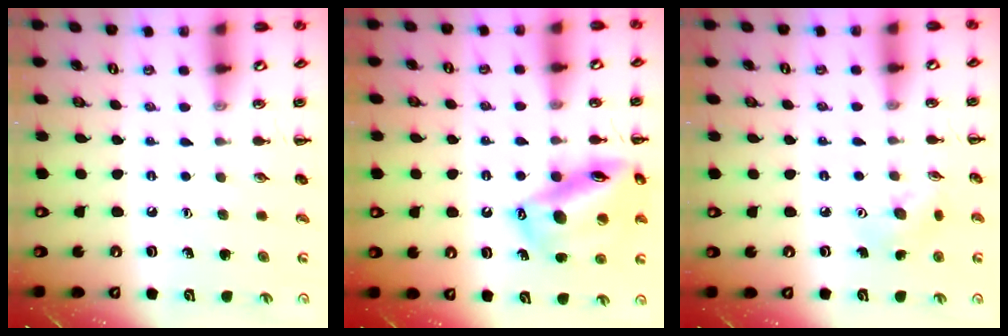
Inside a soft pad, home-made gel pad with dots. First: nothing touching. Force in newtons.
{"total": 17.0, "press": 16.7, "slide": 3.4}
{"total": 3.3, "press": 3.2, "slide": 0.9}